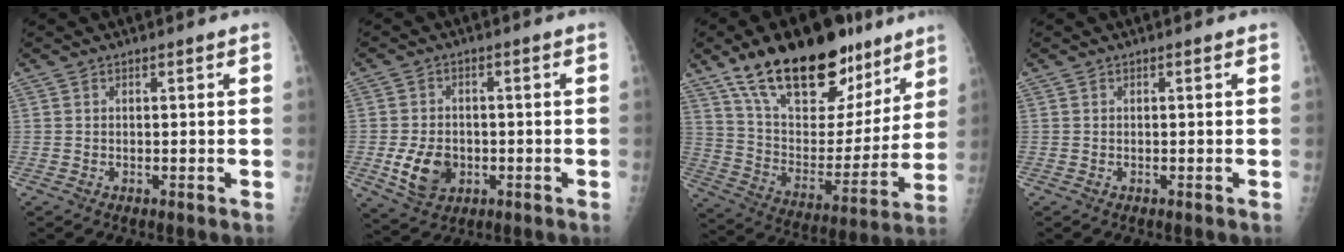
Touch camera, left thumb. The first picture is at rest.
{"total": 7.8, "force": [-1.8, 5.8, 4.9], "torque": [-0.074, 0.002, -0.023]}
{"total": 28.4, "force": [18.6, 13.0, 17.1], "torque": [-0.232, -0.052, 0.304]}
{"total": 0.0}